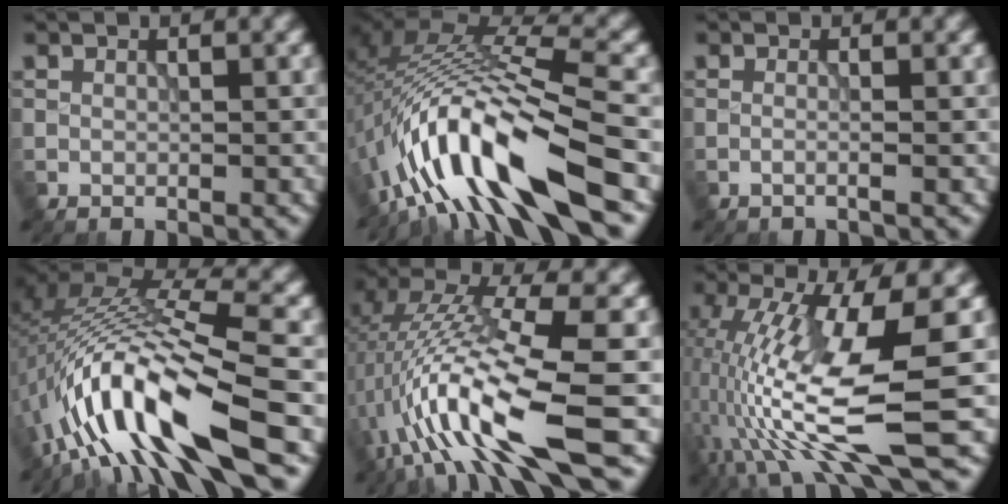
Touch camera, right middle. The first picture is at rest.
{"total": 12.9, "force": [-5.9, 3.3, 11.0], "torque": [-0.202, 0.015, -0.097]}
{"total": 1.3, "force": [-0.1, 0.5, 1.1], "torque": [-0.007, -0.011, -0.022]}
{"total": 13.6, "force": [-4.8, 3.6, 12.2], "torque": [-0.228, 0.017, -0.075]}
{"total": 12.4, "force": [-2.2, 2.7, 11.9], "torque": [-0.231, 0.008, -0.033]}
{"total": 12.1, "force": [-2.8, 2.9, 11.4], "torque": [-0.232, -0.011, -0.045]}